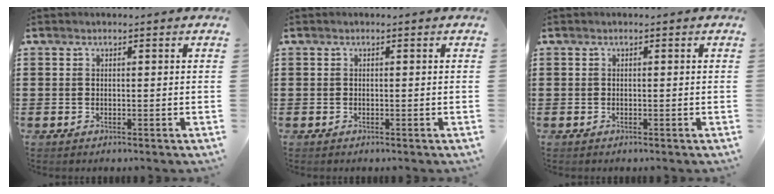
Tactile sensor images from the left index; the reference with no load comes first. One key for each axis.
{"total": 0.0}
{"total": 0.0}